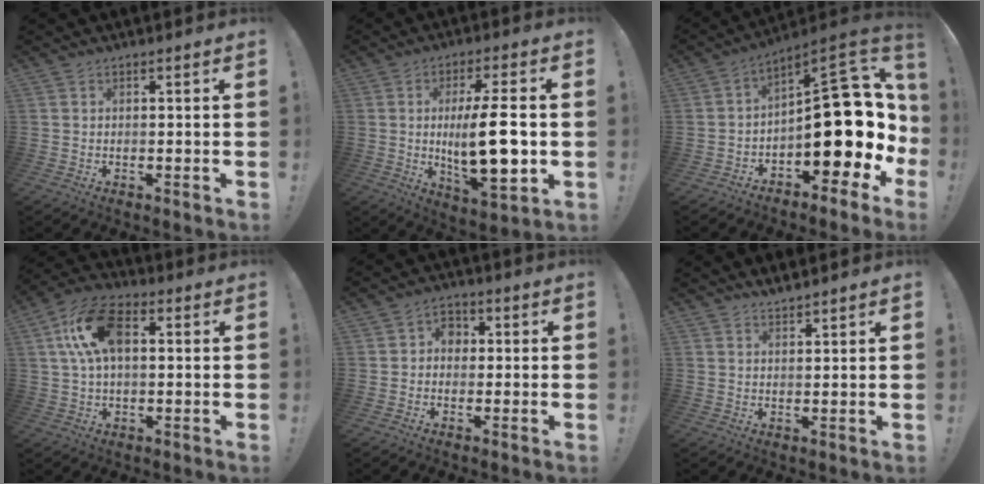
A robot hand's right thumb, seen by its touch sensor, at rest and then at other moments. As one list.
[{"total": 16.3, "force": [0.2, 4.5, 15.7], "torque": [-0.269, -0.014, -0.004]}, {"total": 21.0, "force": [-1.9, 10.8, 17.9], "torque": [-0.218, 0.009, -0.015]}, {"total": 14.8, "force": [3.5, 8.7, 11.5], "torque": [-0.220, 0.009, 0.063]}, {"total": 4.7, "force": [0.3, 4.0, 2.4], "torque": [-0.034, 0.008, 0.004]}, {"total": 2.6, "force": [2.6, 0.1, 0.6], "torque": [-0.006, -0.019, 0.046]}]